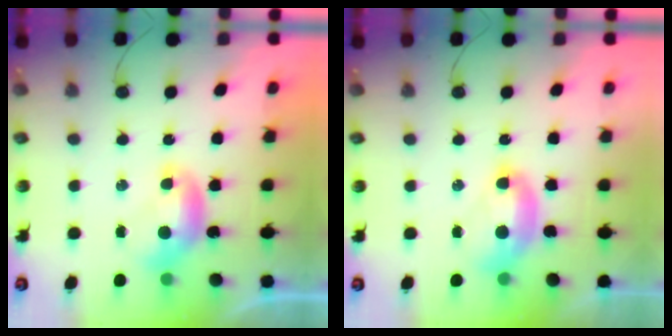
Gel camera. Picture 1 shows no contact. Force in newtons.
{"total": 2.5, "press": 2.5, "slide": 0.6}